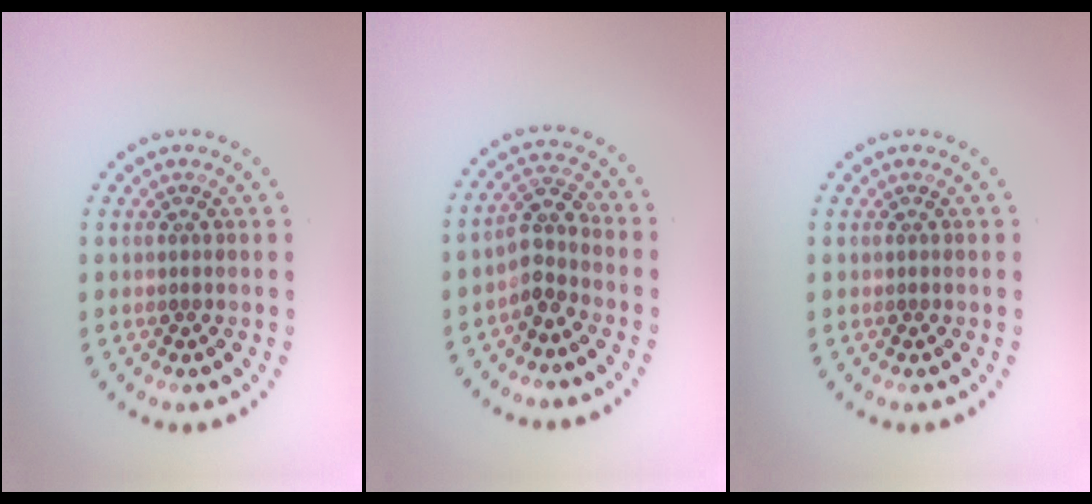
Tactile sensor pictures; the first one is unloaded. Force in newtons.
{"total": 2.6, "press": 2.0, "slide": 1.7}
{"total": 0.0}